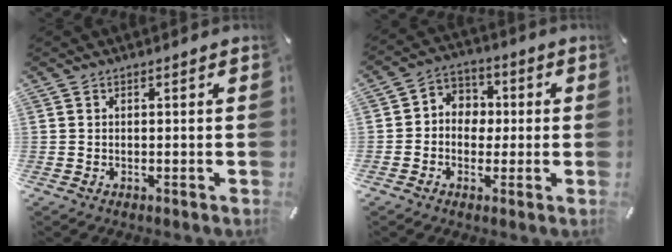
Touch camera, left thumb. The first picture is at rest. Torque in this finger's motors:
{"motor_torque": [0.19, 0.21, 0.35, 0.41, -0.01]}